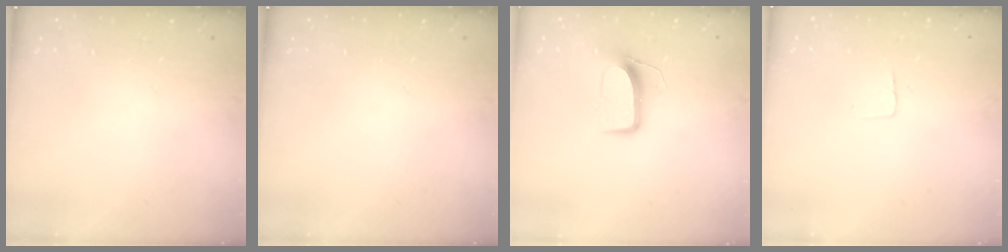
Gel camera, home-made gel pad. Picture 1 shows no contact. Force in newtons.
{"total": 0.0}
{"total": 9.6, "press": 9.6, "slide": 0.2}
{"total": 2.9, "press": 2.9, "slide": 0.2}